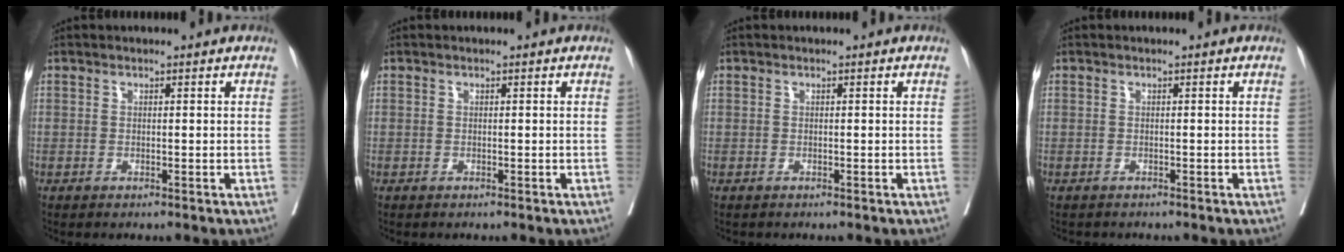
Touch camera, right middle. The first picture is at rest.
{"total": 0.0}
{"total": 0.0}
{"total": 1.5, "force": [-1.3, 0.6, 0.2], "torque": [-0.011, -0.002, -0.019]}